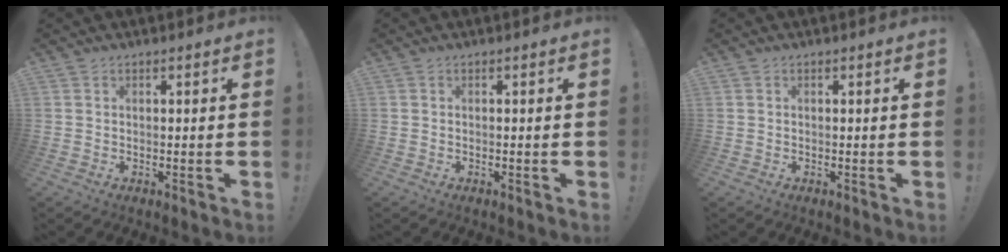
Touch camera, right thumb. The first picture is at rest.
{"total": 0.0}
{"total": 0.0}